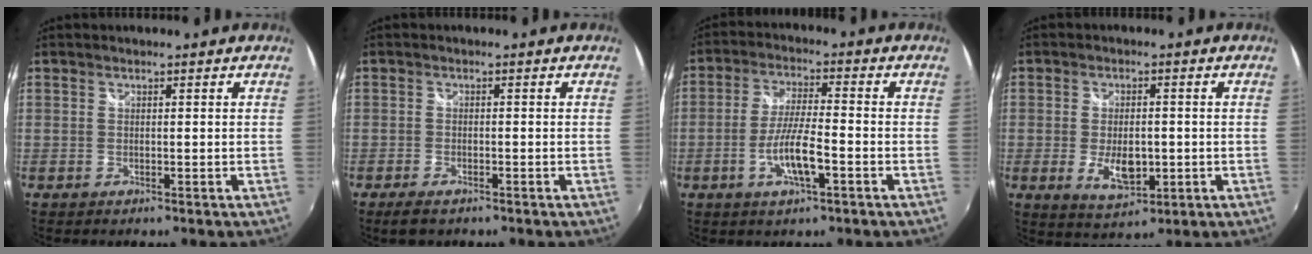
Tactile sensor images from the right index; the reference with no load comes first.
{"total": 3.5, "force": [-2.6, 1.3, 1.9], "torque": [-0.048, -0.010, -0.048]}
{"total": 8.0, "force": [-3.1, 1.3, 7.3], "torque": [-0.144, -0.001, -0.058]}
{"total": 7.1, "force": [-1.5, 3.7, 5.9], "torque": [-0.112, -0.009, -0.019]}